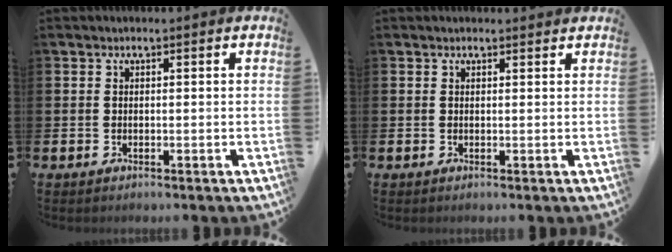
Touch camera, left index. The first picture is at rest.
{"total": 0.6, "force": [0.5, 0.1, 0.2], "torque": [0.005, -0.001, 0.008]}